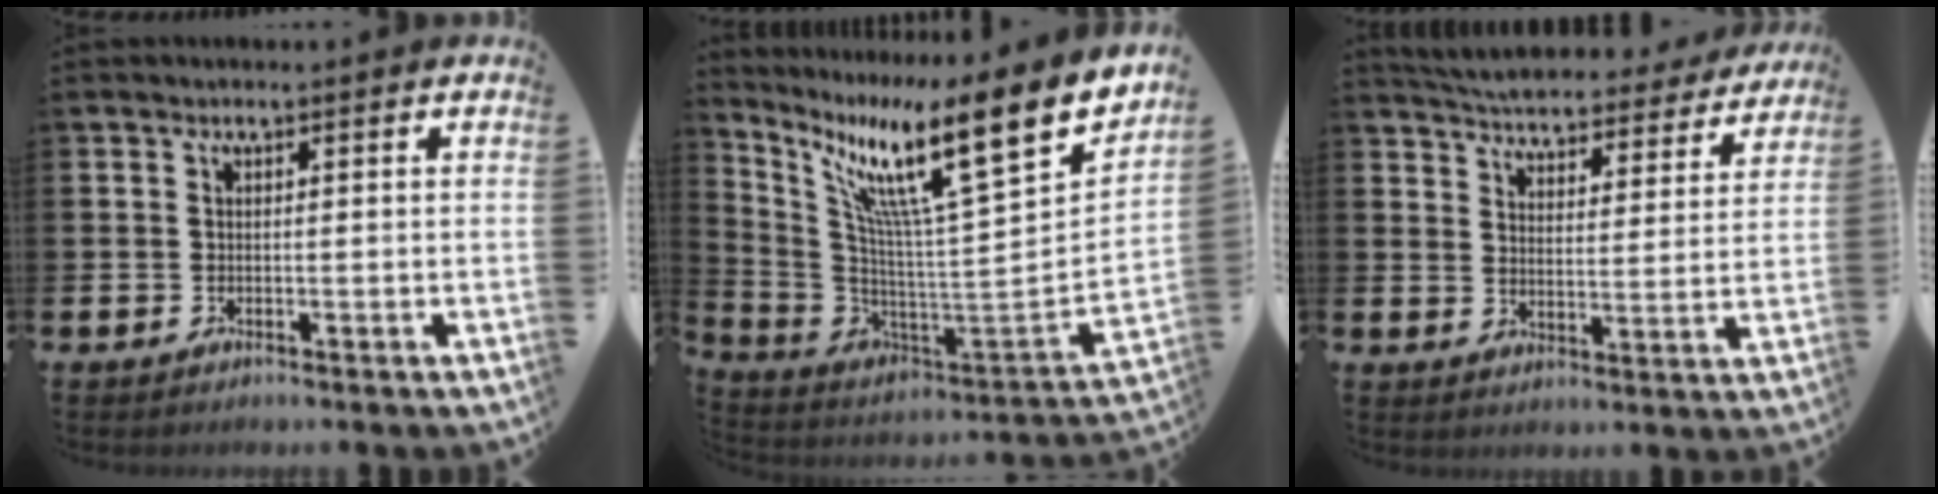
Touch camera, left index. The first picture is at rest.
{"total": 13.4, "force": [8.8, 1.7, 10.0], "torque": [-0.197, -0.077, 0.132]}
{"total": 5.2, "force": [5.1, 0.8, 0.8], "torque": [-0.032, -0.042, 0.083]}